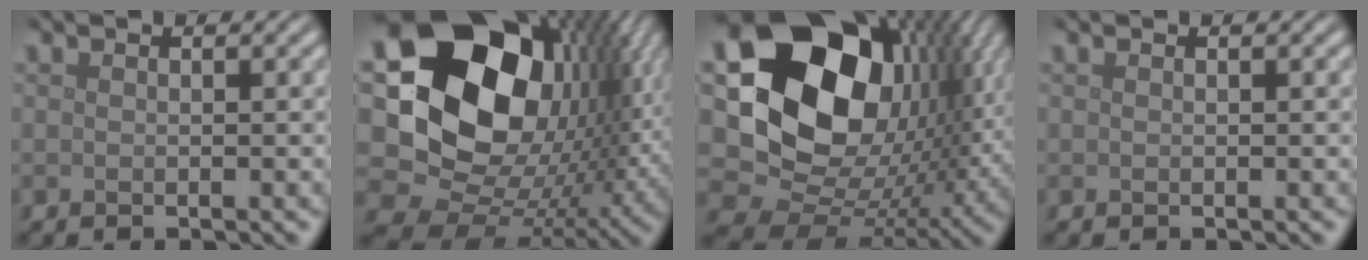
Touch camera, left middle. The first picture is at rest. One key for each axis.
{"total": 20.5, "fx": 4.4, "fy": 15.3, "fz": 12.9, "tx": -0.233, "ty": 0.006, "tz": 0.093}
{"total": 18.5, "fx": 4.1, "fy": 13.8, "fz": 11.7, "tx": -0.211, "ty": -0.001, "tz": 0.090}
{"total": 0.0}